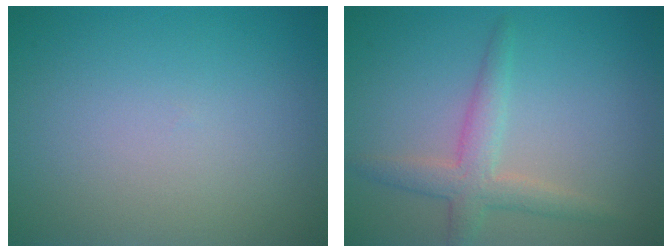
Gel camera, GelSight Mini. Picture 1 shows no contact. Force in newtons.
{"total": 3.1, "press": 3.1, "slide": 0.1}